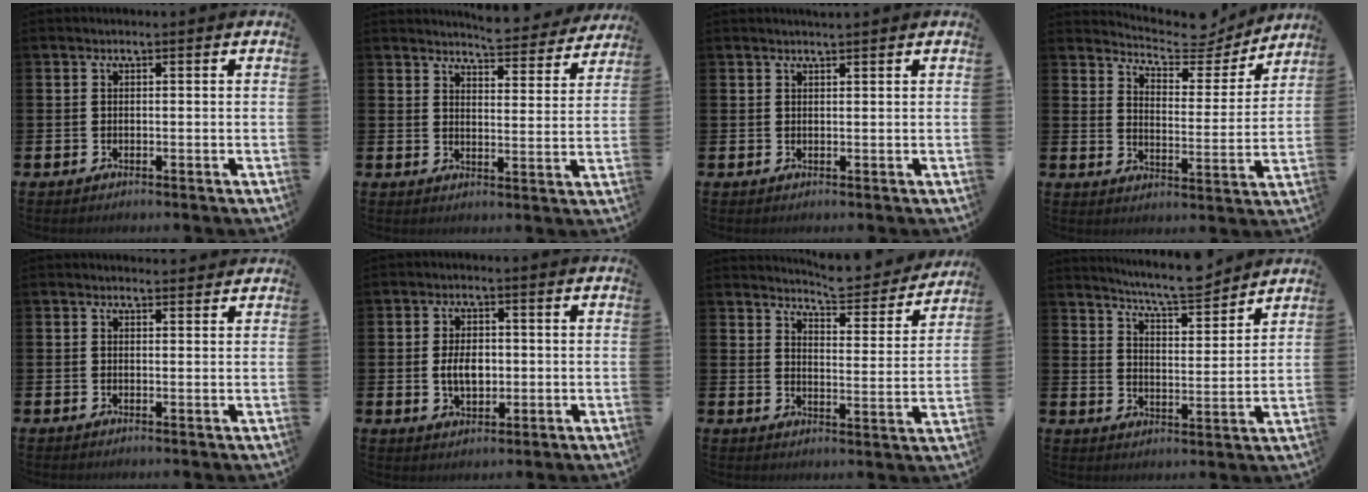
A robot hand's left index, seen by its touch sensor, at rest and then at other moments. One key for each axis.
{"total": 5.4, "fx": 5.4, "fy": 0.2, "fz": 0.6, "tx": -0.020, "ty": -0.036, "tz": 0.094}
{"total": 1.1, "fx": 1.1, "fy": -0.1, "fz": 0.2, "tx": 0.005, "ty": -0.004, "tz": 0.019}
{"total": 6.6, "fx": 6.3, "fy": 1.7, "fz": 1.0, "tx": -0.048, "ty": -0.045, "tz": 0.108}
{"total": 1.3, "fx": 1.2, "fy": 0.3, "fz": 0.0, "tx": 0.006, "ty": -0.003, "tz": 0.021}
{"total": 4.3, "fx": -0.1, "fy": 2.7, "fz": 3.3, "tx": -0.049, "ty": 0.004, "tz": -0.007}
{"total": 5.7, "fx": 5.6, "fy": 0.7, "fz": 1.0, "tx": -0.030, "ty": -0.037, "tz": 0.094}
{"total": 7.2, "fx": 7.1, "fy": 0.2, "fz": 1.6, "tx": -0.045, "ty": -0.048, "tz": 0.124}